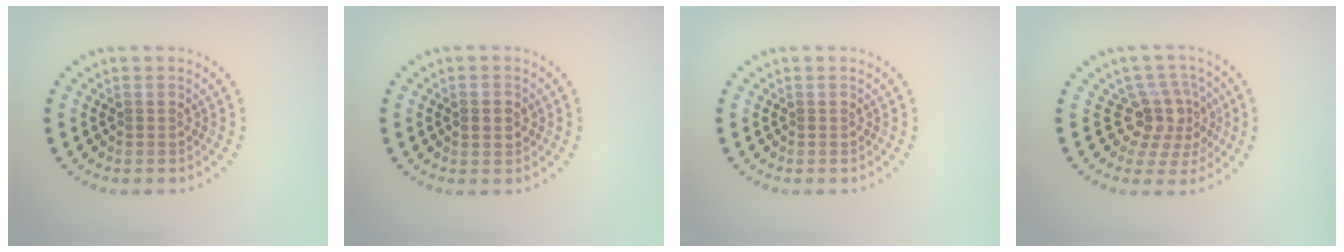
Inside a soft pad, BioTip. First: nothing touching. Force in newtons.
{"total": 2.2, "press": 2.2, "slide": 0.1}
{"total": 0.0}
{"total": 3.8, "press": 2.8, "slide": 2.7}